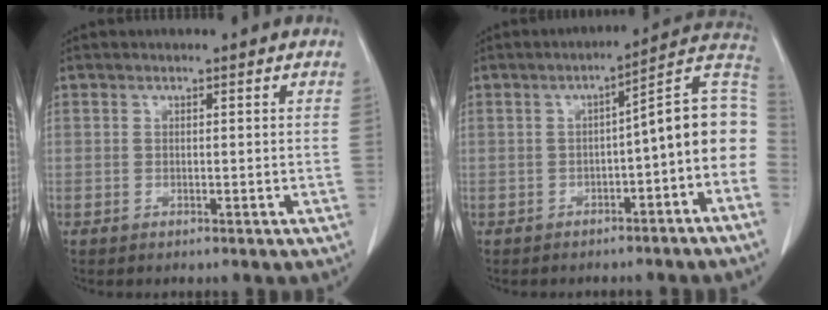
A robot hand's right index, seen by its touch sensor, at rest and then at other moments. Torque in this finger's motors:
{"motor_torque": [1.65, -0.48, 1.05, 0.14]}